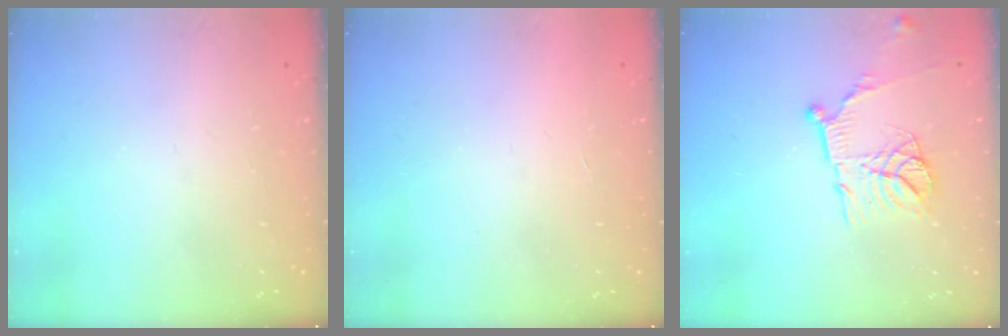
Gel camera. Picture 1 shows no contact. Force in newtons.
{"total": 1.6, "press": 1.6, "slide": 0.1}
{"total": 14.7, "press": 14.7, "slide": 1.6}